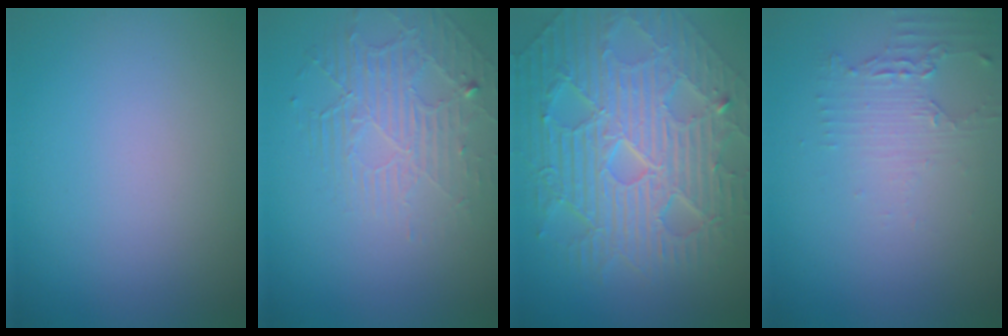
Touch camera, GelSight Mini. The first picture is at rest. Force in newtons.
{"total": 2.3, "press": 1.7, "slide": 1.6}
{"total": 11.1, "press": 7.2, "slide": 8.5}
{"total": 2.0, "press": 1.6, "slide": 1.1}